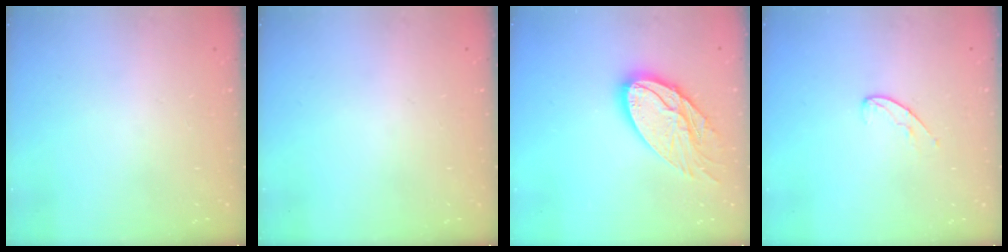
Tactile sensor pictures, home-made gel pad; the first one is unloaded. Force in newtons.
{"total": 0.0}
{"total": 17.6, "press": 17.6, "slide": 1.3}
{"total": 6.6, "press": 6.6, "slide": 0.7}